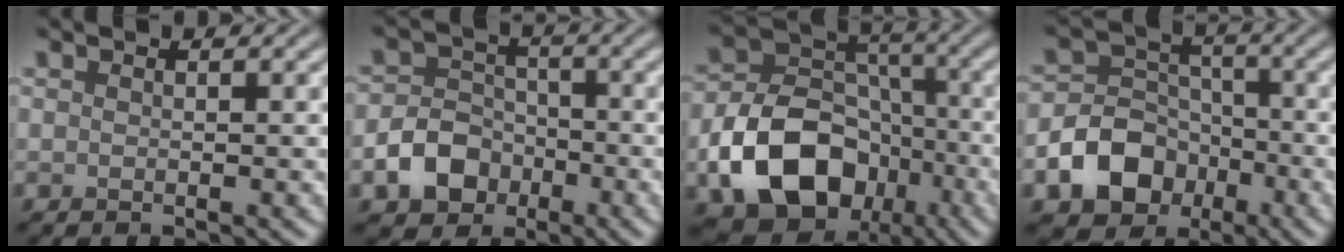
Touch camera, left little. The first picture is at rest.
{"total": 4.9, "force": [-2.2, 3.8, 2.2], "torque": [-0.027, 0.001, -0.050]}
{"total": 11.6, "force": [-5.0, 8.1, 6.6], "torque": [-0.114, -0.006, -0.093]}
{"total": 9.3, "force": [-4.5, 7.4, 3.5], "torque": [-0.045, -0.019, -0.103]}